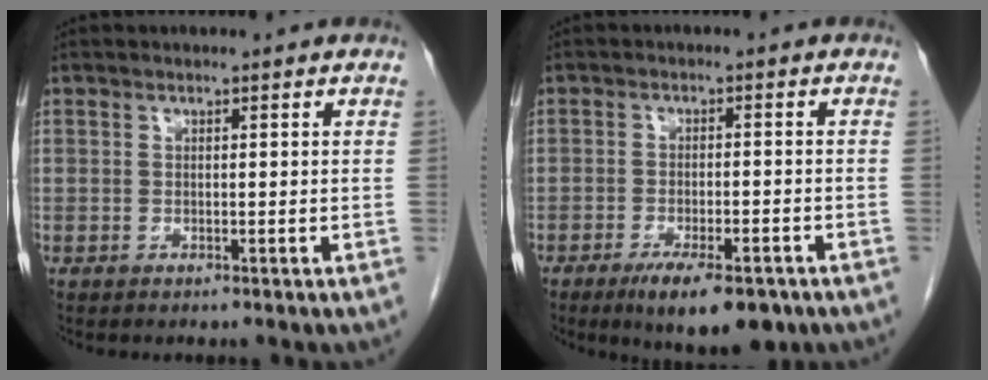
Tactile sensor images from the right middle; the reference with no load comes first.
{"total": 9.2, "force": [-6.1, 2.6, 6.4], "torque": [-0.093, -0.012, -0.091]}